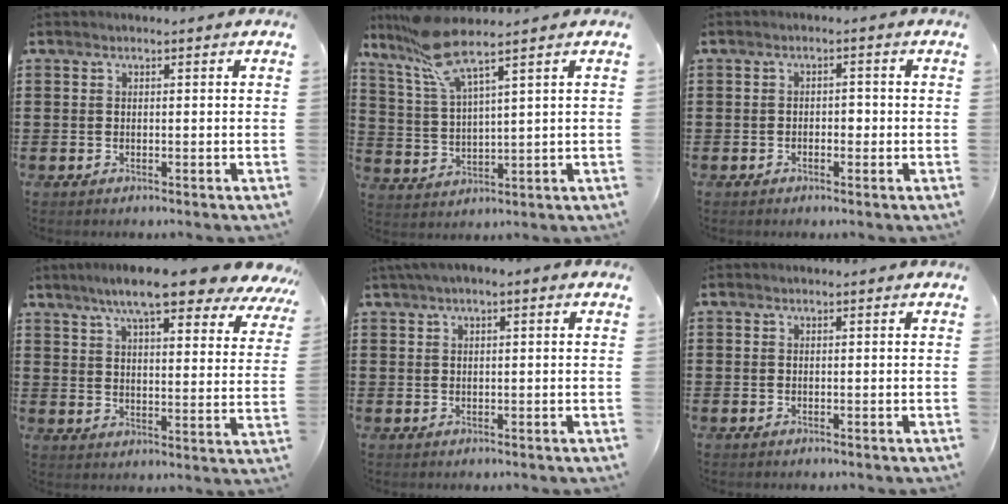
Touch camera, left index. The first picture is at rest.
{"total": 8.7, "force": [6.7, 1.0, 5.4], "torque": [-0.135, -0.019, 0.119]}
{"total": 1.3, "force": [-0.7, 0.7, 0.9], "torque": [-0.020, 0.003, -0.017]}
{"total": 10.7, "force": [8.8, 1.1, 6.0], "torque": [-0.122, -0.038, 0.148]}
{"total": 1.5, "force": [0.5, 0.4, 1.4], "torque": [-0.025, 0.003, 0.009]}
{"total": 0.0}